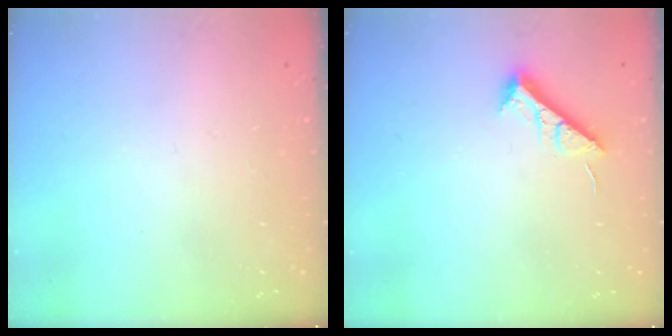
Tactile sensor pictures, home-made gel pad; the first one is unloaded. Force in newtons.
{"total": 7.3, "press": 7.3, "slide": 0.6}